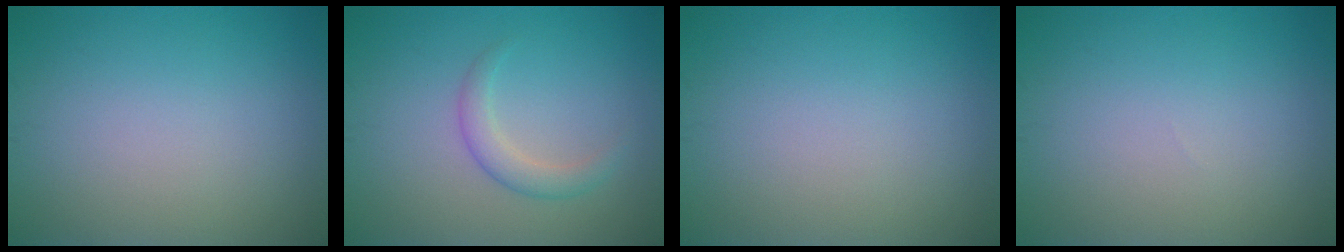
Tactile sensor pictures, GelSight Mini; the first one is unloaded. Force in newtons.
{"total": 2.0, "press": 2.0, "slide": 0.1}
{"total": 0.0}
{"total": 0.0}